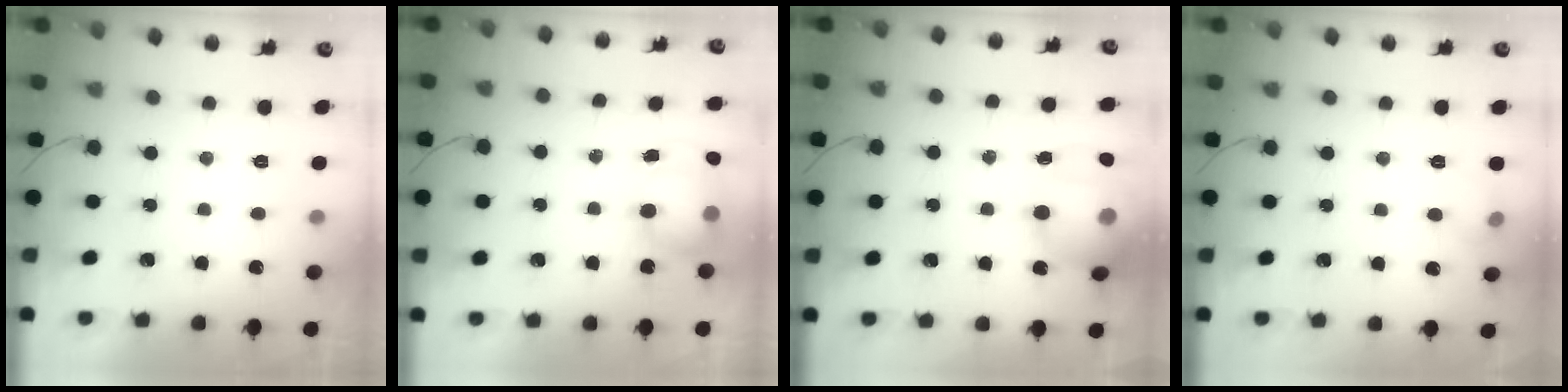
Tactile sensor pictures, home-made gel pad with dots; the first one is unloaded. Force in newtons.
{"total": 8.5, "press": 8.1, "slide": 2.7}
{"total": 17.4, "press": 17.3, "slide": 2.0}
{"total": 5.1, "press": 4.8, "slide": 1.8}